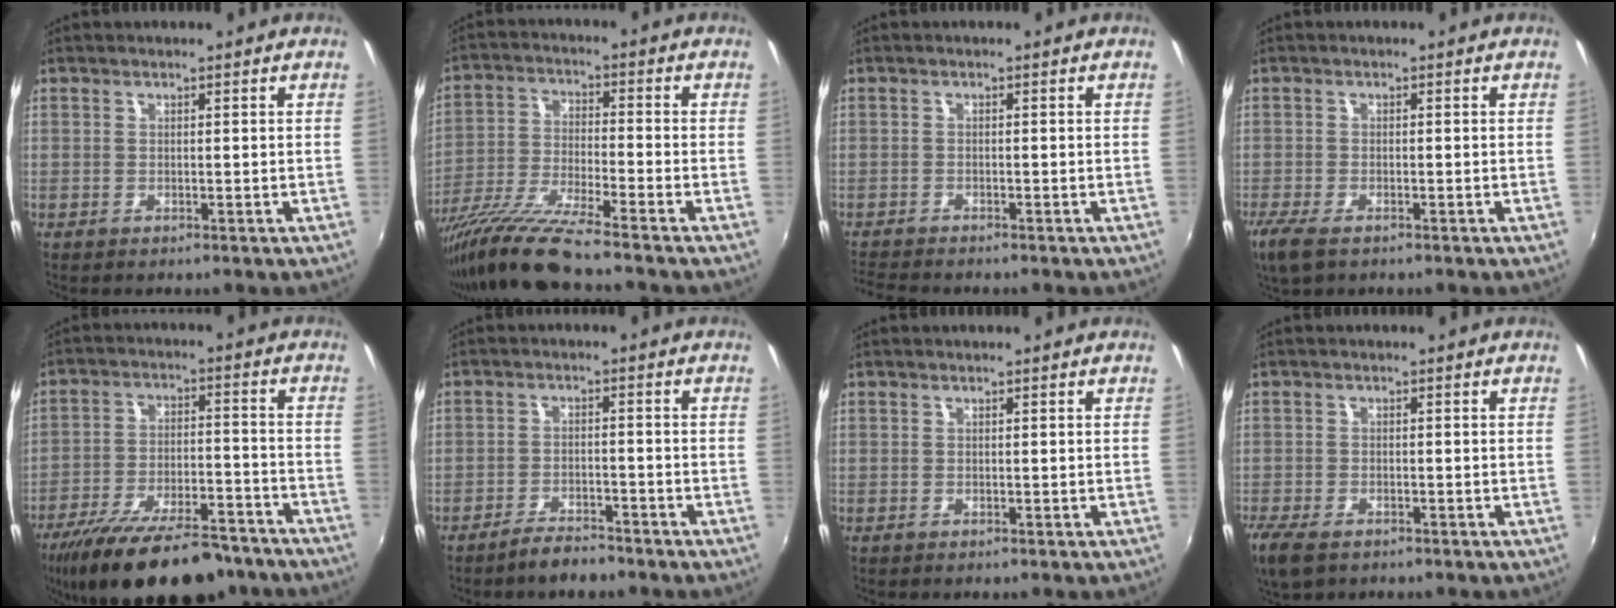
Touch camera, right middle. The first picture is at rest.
{"total": 12.8, "force": [-10.6, -0.8, 7.1], "torque": [-0.142, -0.029, -0.202]}
{"total": 5.0, "force": [-4.6, 0.5, 1.9], "torque": [-0.054, -0.023, -0.084]}
{"total": 5.2, "force": [-3.6, 1.8, 3.3], "torque": [-0.083, -0.021, -0.068]}
{"total": 22.6, "force": [-18.2, 6.9, 11.6], "torque": [-0.217, -0.030, -0.267]}
{"total": 4.7, "force": [-4.1, 1.2, 1.9], "torque": [-0.054, 0.001, -0.069]}
{"total": 0.0}
{"total": 6.3, "force": [-4.5, 2.7, 3.5], "torque": [-0.093, -0.025, -0.086]}